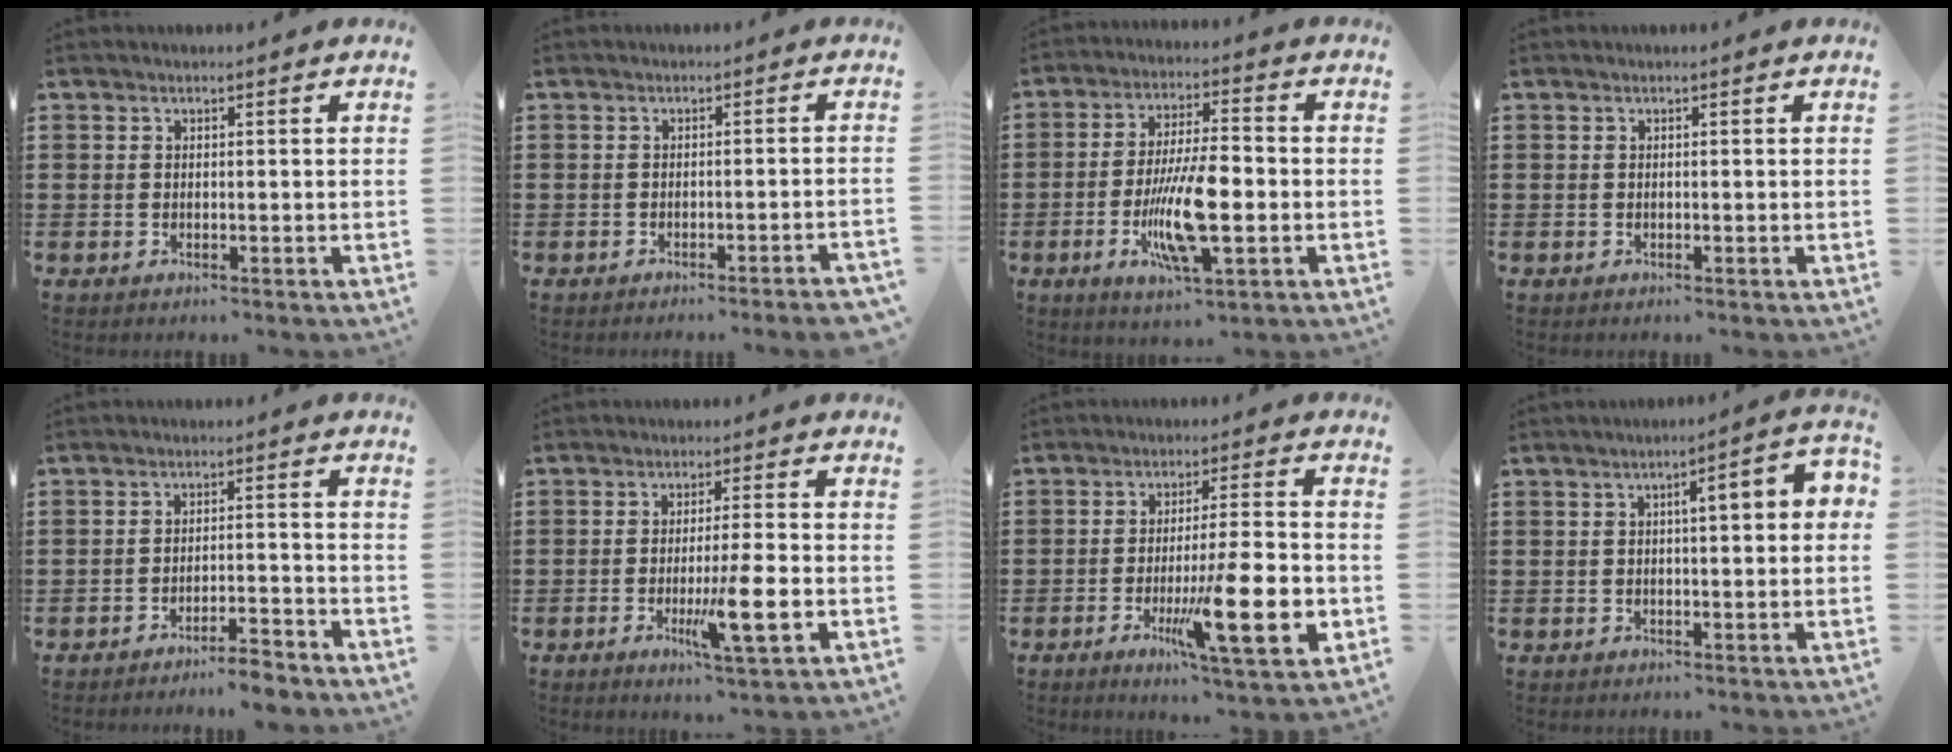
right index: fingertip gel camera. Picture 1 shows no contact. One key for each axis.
{"total": 1.8, "fx": -1.5, "fy": -0.3, "fz": 0.9, "tx": -0.015, "ty": 0.000, "tz": -0.030}
{"total": 12.2, "fx": -3.1, "fy": 3.7, "fz": 11.2, "tx": -0.219, "ty": -0.007, "tz": -0.054}
{"total": 0.0}
{"total": 3.8, "fx": -3.6, "fy": -0.2, "fz": 1.2, "tx": -0.024, "ty": -0.003, "tz": -0.073}
{"total": 8.7, "fx": -2.4, "fy": 0.8, "fz": 8.3, "tx": -0.153, "ty": -0.018, "tz": -0.043}
{"total": 14.9, "fx": -4.1, "fy": 2.8, "fz": 14.1, "tx": -0.226, "ty": -0.012, "tz": -0.061}
{"total": 4.6, "fx": 0.7, "fy": 0.8, "fz": 4.4, "tx": -0.065, "ty": 0.000, "tz": 0.004}